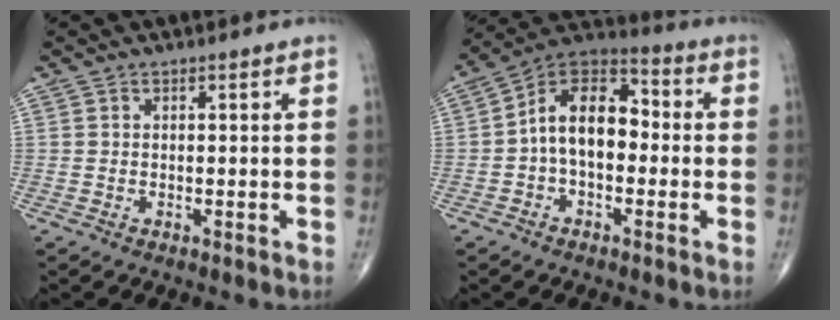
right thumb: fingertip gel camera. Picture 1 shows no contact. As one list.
[{"total": 12.6, "force": [-0.9, 7.9, 9.9], "torque": [-0.140, 0.037, -0.033]}]